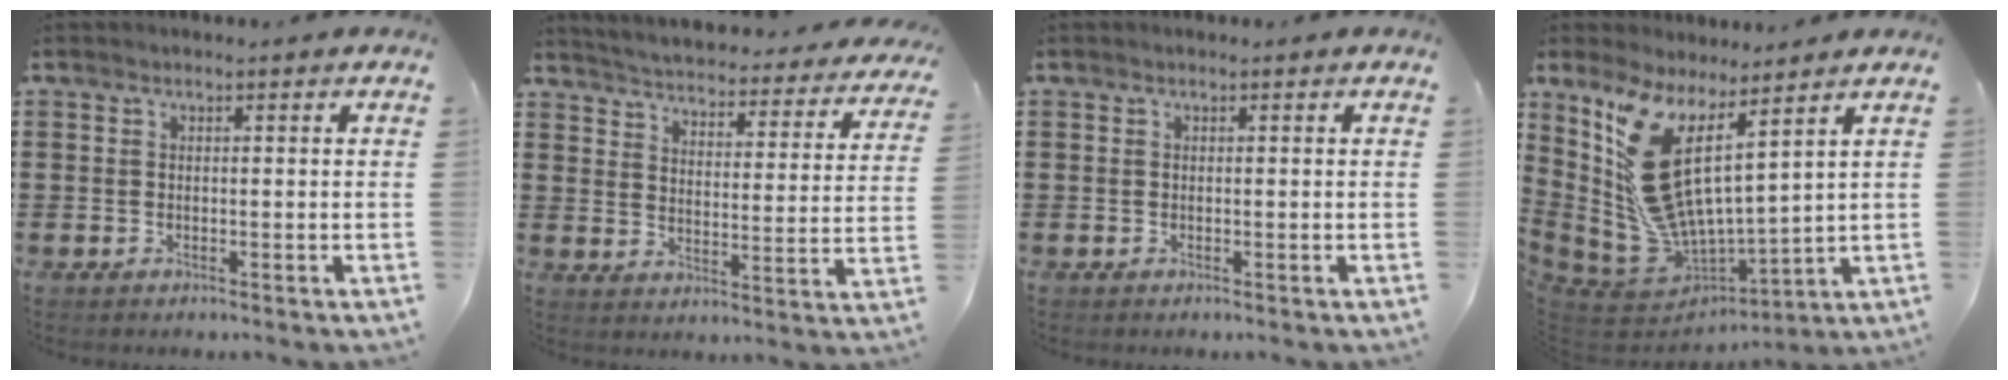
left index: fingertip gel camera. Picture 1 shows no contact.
{"total": 3.5, "force": [3.5, -0.4, 0.3], "torque": [-0.028, -0.036, 0.050]}
{"total": 0.0}
{"total": 12.5, "force": [4.6, 5.2, 10.4], "torque": [-0.256, -0.062, 0.073]}